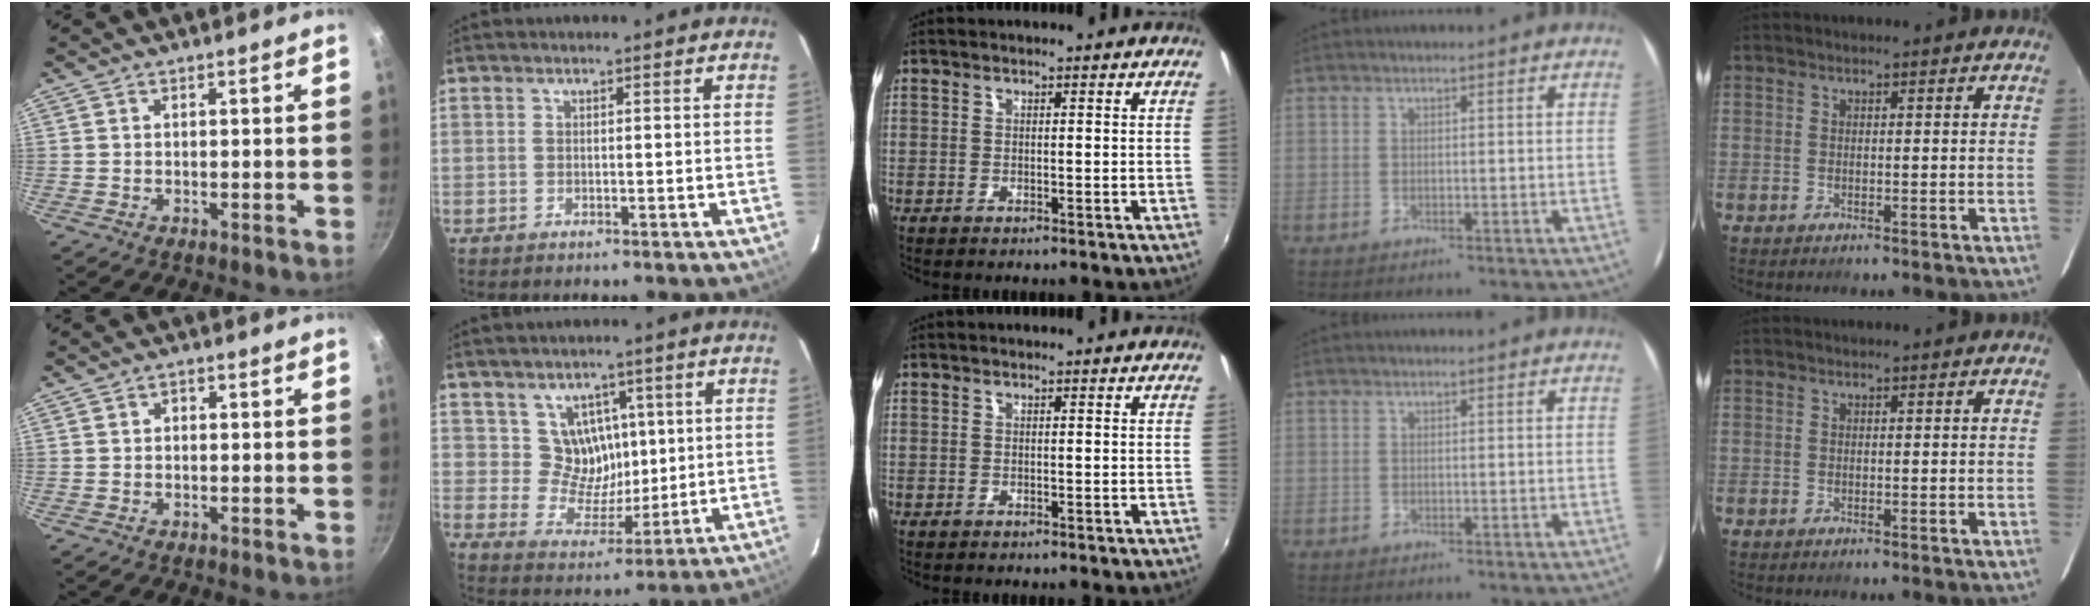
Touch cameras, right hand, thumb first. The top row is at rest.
{"thumb": {"total": 1.2, "force": [0.1, 1.0, 0.7], "torque": [-0.009, 0.006, -0.001]}, "index": {"total": 8.0, "force": [3.0, 7.1, 2.1], "torque": [-0.032, 0.002, 0.062]}}